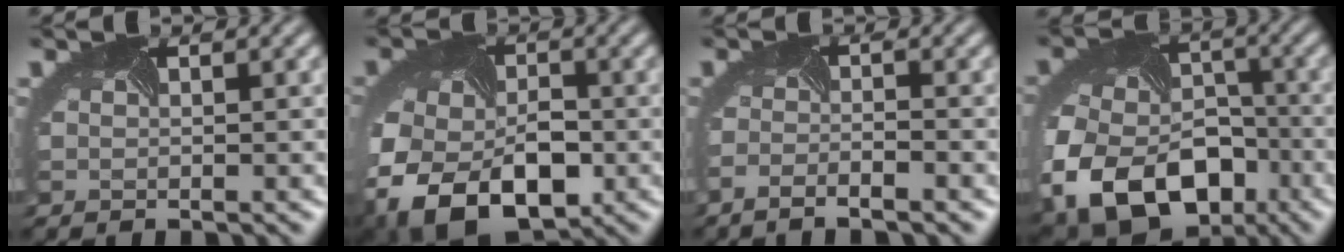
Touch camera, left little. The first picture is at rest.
{"total": 12.1, "force": [-4.1, 8.4, 7.7], "torque": [-0.149, -0.046, -0.047]}
{"total": 2.1, "force": [-1.8, 0.0, 1.2], "torque": [-0.024, -0.013, -0.035]}
{"total": 14.9, "force": [-6.4, 10.5, 8.4], "torque": [-0.175, -0.044, -0.088]}